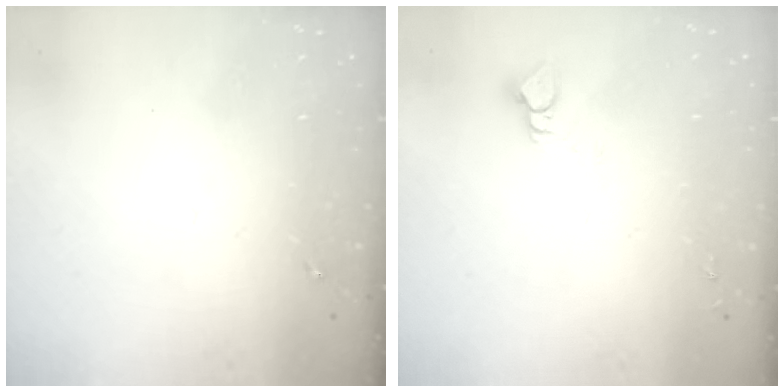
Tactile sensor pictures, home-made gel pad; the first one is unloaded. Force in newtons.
{"total": 4.0, "press": 4.0, "slide": 0.3}